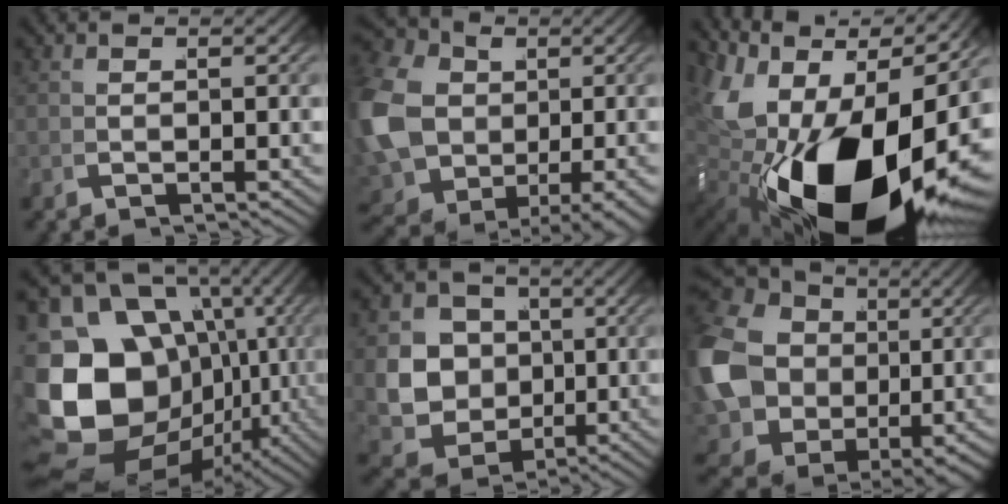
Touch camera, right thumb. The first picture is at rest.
{"total": 12.5, "force": [0.2, 9.7, 8.0], "torque": [-0.214, -0.064, 0.040]}
{"total": 24.0, "force": [-2.9, 15.0, 18.6], "torque": [-0.365, -0.089, -0.001]}
{"total": 22.3, "force": [-2.3, 17.4, 13.8], "torque": [-0.288, -0.087, -0.004]}
{"total": 12.9, "force": [-0.8, 11.1, 6.4], "torque": [-0.155, -0.060, 0.002]}
{"total": 17.5, "force": [1.7, 14.3, 10.0], "torque": [-0.266, -0.067, 0.052]}